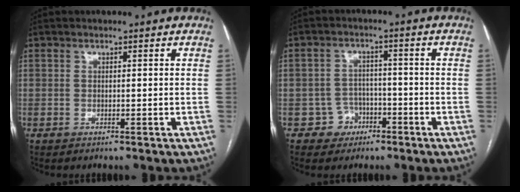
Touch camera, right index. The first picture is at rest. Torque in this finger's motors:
{"motor_torque": [-0.03, -0.02, -0.24, -0.12]}